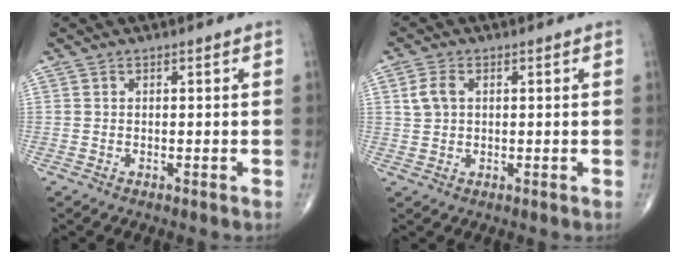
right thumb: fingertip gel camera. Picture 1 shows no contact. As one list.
[{"total": 3.5, "force": [1.0, 2.4, 2.4], "torque": [-0.049, 0.005, 0.020]}]